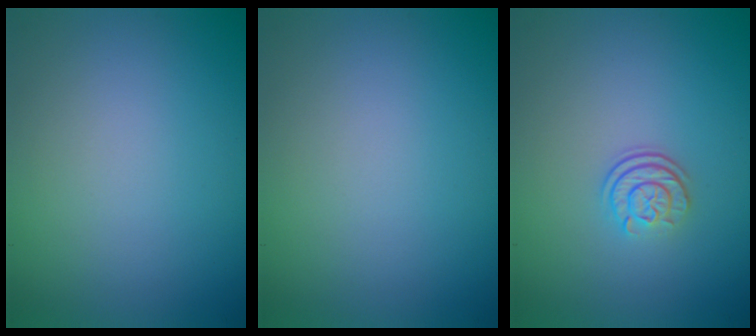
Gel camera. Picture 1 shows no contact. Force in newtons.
{"total": 0.0}
{"total": 2.3, "press": 1.7, "slide": 1.6}